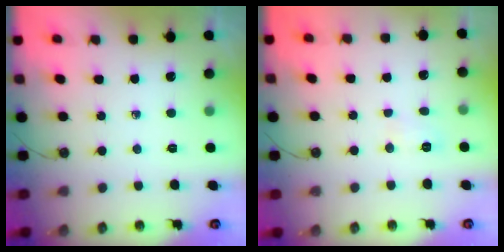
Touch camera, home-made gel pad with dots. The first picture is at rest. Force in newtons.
{"total": 3.5, "press": 3.4, "slide": 1.0}